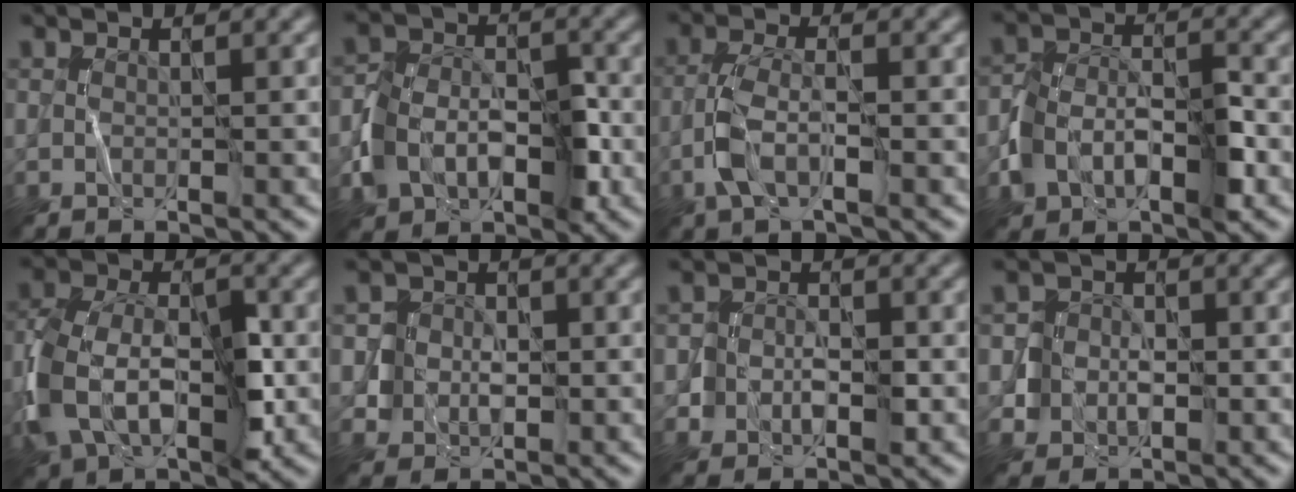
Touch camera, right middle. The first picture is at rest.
{"total": 5.1, "force": [-1.9, 3.9, 2.7], "torque": [-0.038, 0.003, -0.037]}
{"total": 2.9, "force": [-1.3, 1.1, 2.3], "torque": [-0.055, 0.008, -0.033]}
{"total": 4.6, "force": [-1.9, 3.1, 2.8], "torque": [-0.047, 0.007, -0.036]}
{"total": 7.8, "force": [-1.9, 5.1, 5.6], "torque": [-0.117, 0.005, -0.043]}
{"total": 3.0, "force": [-0.1, 2.9, 0.4], "torque": [0.002, 0.006, -0.016]}
{"total": 2.2, "force": [-0.6, 1.9, 1.0], "torque": [0.005, 0.004, -0.016]}
{"total": 3.0, "force": [-0.5, 3.0, 0.4], "torque": [0.010, 0.007, -0.023]}